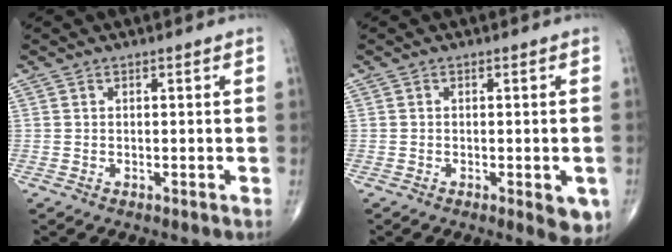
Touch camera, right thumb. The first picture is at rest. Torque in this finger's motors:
{"motor_torque": [0.80, 1.07, -0.02, -0.08, 0.17]}